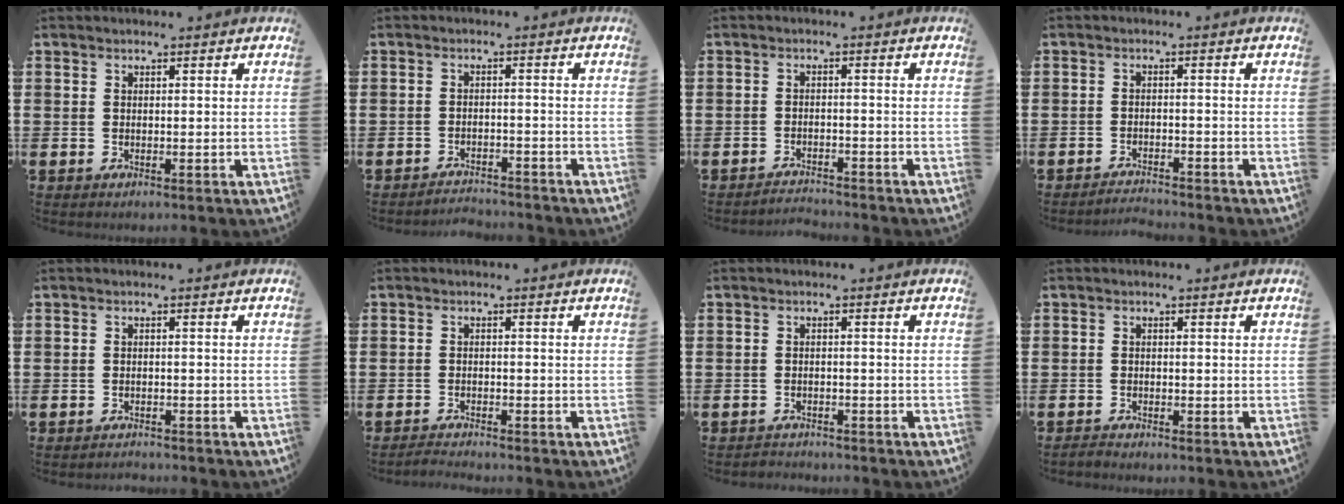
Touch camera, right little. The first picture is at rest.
{"total": 2.2, "force": [-2.2, 0.0, -0.3], "torque": [-0.003, 0.004, -0.050]}
{"total": 2.0, "force": [-2.0, -0.1, -0.2], "torque": [-0.002, 0.005, -0.045]}
{"total": 1.9, "force": [-1.9, -0.2, 0.0], "torque": [-0.003, 0.005, -0.040]}
{"total": 1.0, "force": [-1.0, 0.0, -0.1], "torque": [-0.001, 0.003, -0.022]}
{"total": 1.3, "force": [-1.3, -0.1, 0.1], "torque": [-0.004, 0.002, -0.026]}
{"total": 1.2, "force": [-1.2, 0.1, -0.2], "torque": [-0.001, 0.004, -0.027]}
{"total": 0.8, "force": [-0.8, 0.1, 0.2], "torque": [-0.005, -0.001, -0.016]}